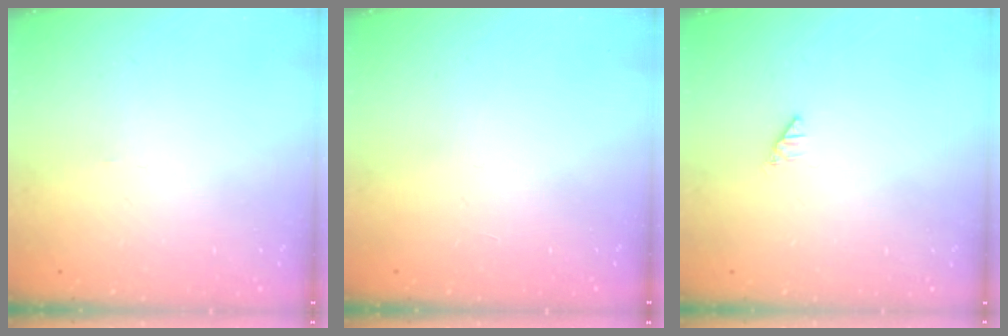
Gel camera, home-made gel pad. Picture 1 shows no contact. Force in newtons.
{"total": 0.0}
{"total": 0.0}